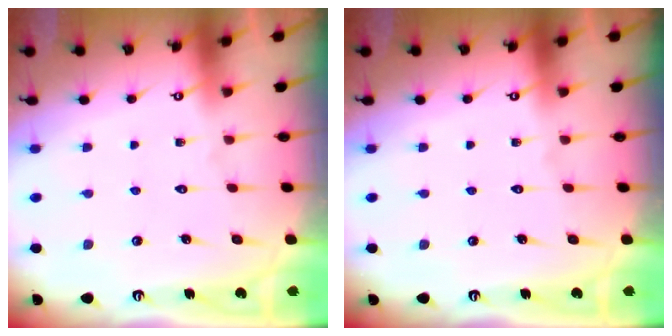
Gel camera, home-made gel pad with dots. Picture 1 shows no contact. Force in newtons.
{"total": 0.0}